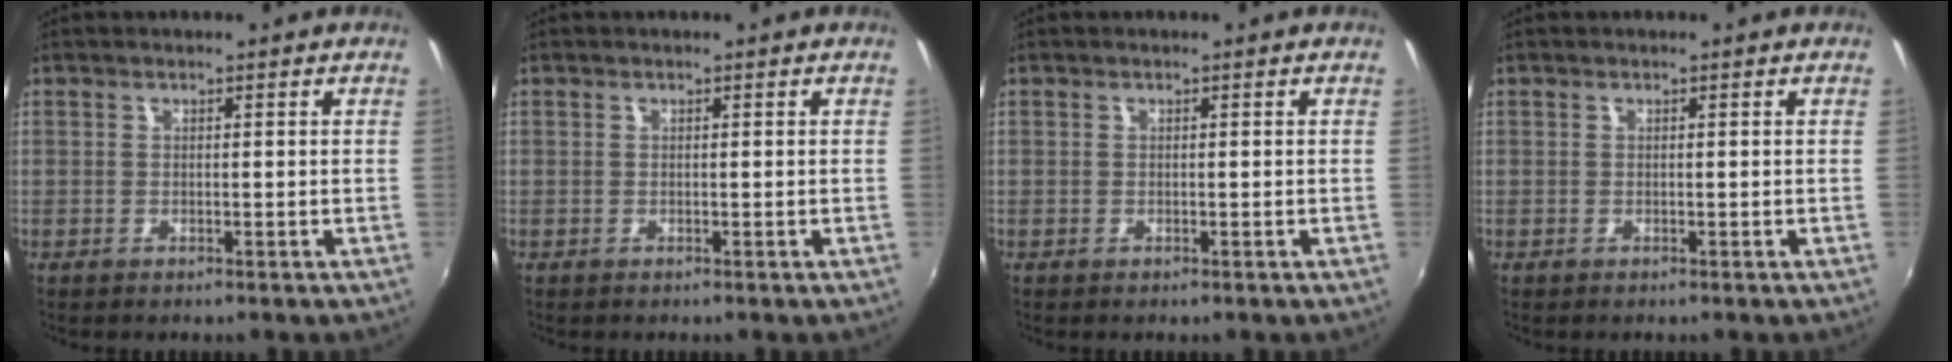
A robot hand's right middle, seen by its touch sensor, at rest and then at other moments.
{"total": 0.0}
{"total": 0.0}
{"total": 0.0}